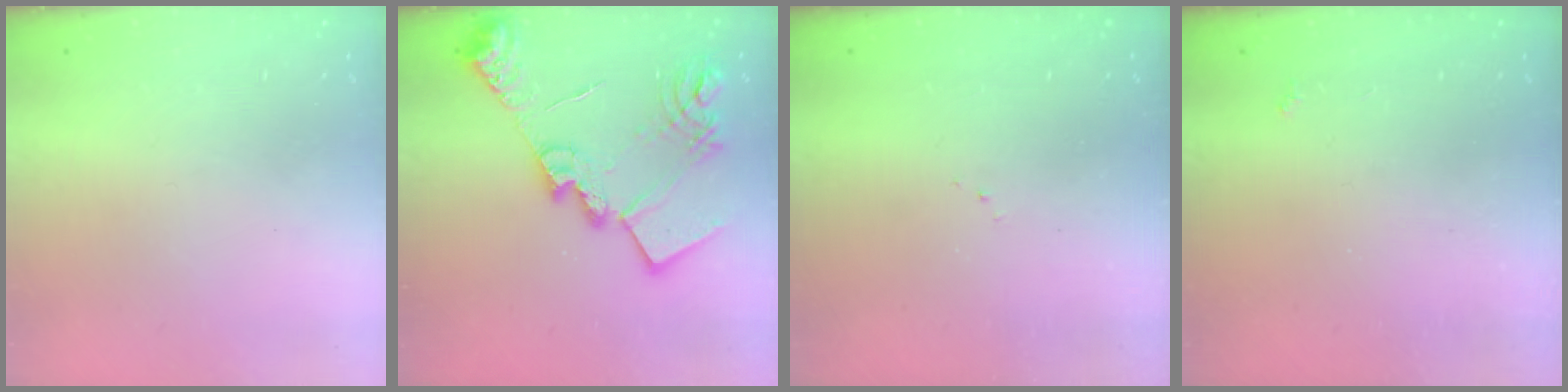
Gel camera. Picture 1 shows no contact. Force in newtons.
{"total": 23.1, "press": 23.0, "slide": 2.1}
{"total": 5.8, "press": 5.8, "slide": 0.7}
{"total": 2.1, "press": 2.0, "slide": 0.4}